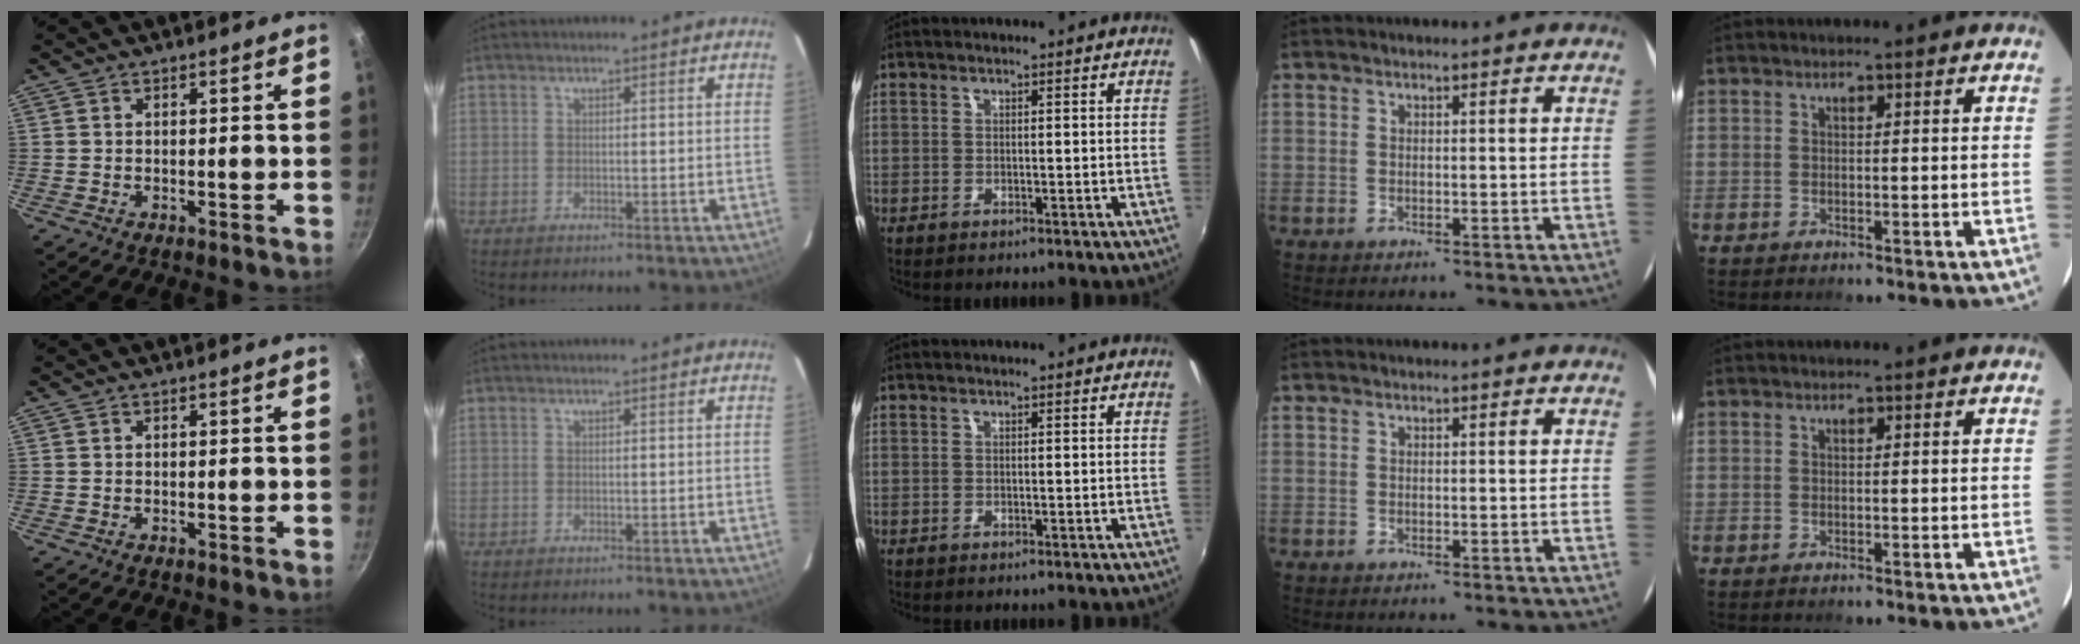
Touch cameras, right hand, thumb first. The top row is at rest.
{}